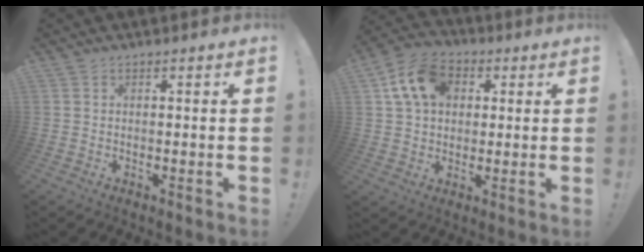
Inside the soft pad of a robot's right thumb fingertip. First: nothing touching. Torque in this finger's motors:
{"motor_torque": [1.04, 1.36, 0.18, -0.07, 0.19]}